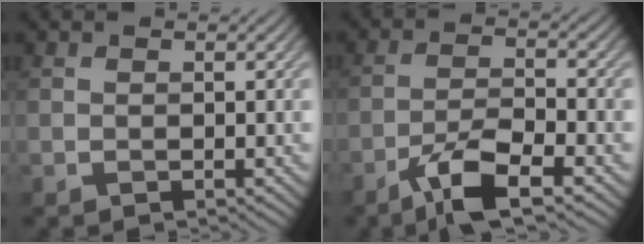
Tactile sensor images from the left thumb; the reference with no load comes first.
{"total": 6.9, "force": [-4.5, 1.5, 5.0], "torque": [-0.099, 0.003, -0.086]}